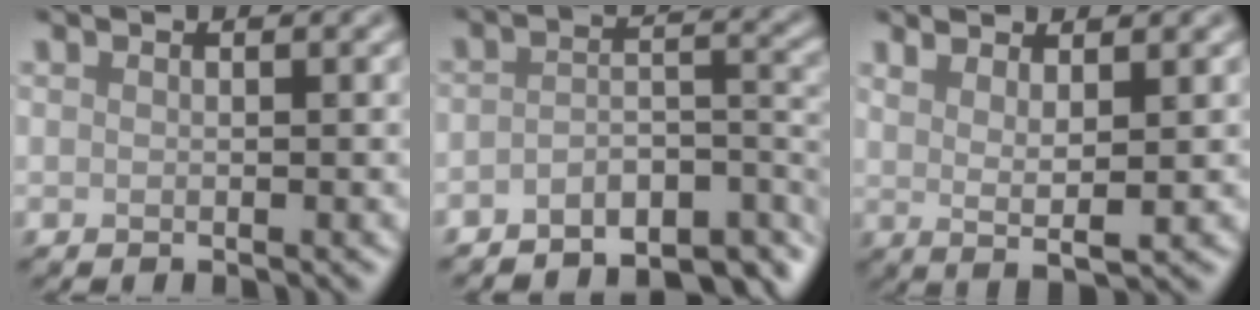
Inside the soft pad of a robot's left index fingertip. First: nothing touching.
{"total": 6.2, "force": [-5.1, 2.0, 3.0], "torque": [-0.040, -0.010, -0.082]}
{"total": 2.8, "force": [1.6, 0.5, 2.2], "torque": [-0.037, -0.008, 0.029]}